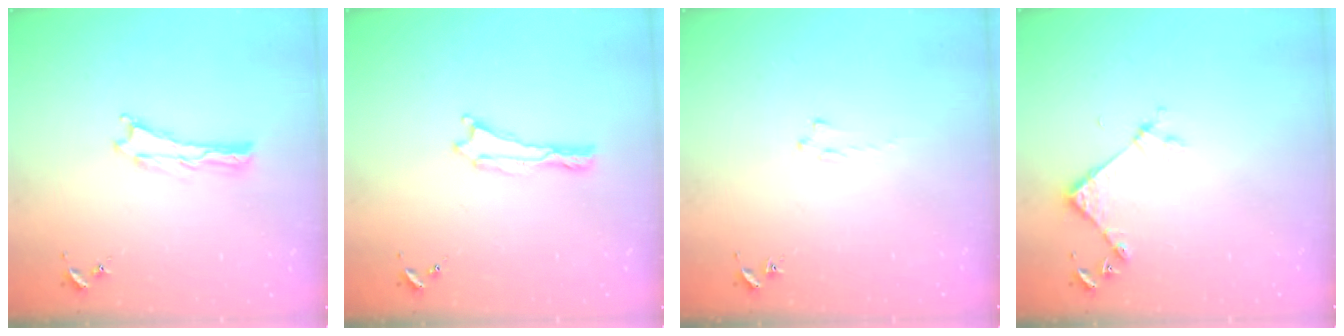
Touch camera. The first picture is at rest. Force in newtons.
{"total": 0.0}
{"total": 0.8, "press": 0.7, "slide": 0.2}
{"total": 4.2, "press": 4.2, "slide": 0.3}